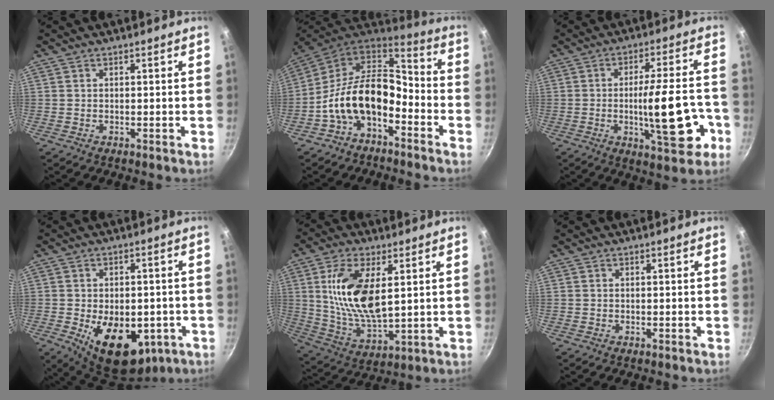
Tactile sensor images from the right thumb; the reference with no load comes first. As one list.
[{"total": 16.3, "force": [-5.3, 10.0, 11.7], "torque": [-0.188, 0.066, -0.112]}, {"total": 15.8, "force": [-4.3, 4.8, 14.4], "torque": [-0.182, 0.023, -0.057]}, {"total": 16.4, "force": [-5.0, 9.9, 12.1], "torque": [-0.142, -0.005, -0.055]}, {"total": 15.4, "force": [3.6, 7.2, 13.1], "torque": [-0.248, -0.018, 0.077]}, {"total": 0.0}]